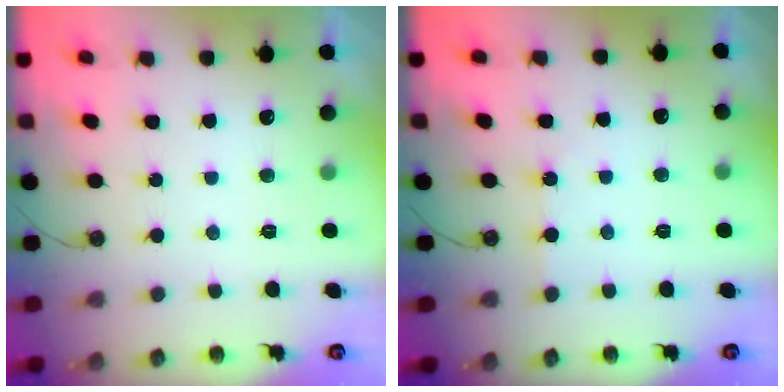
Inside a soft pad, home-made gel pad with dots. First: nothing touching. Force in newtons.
{"total": 2.7, "press": 2.7, "slide": 0.5}